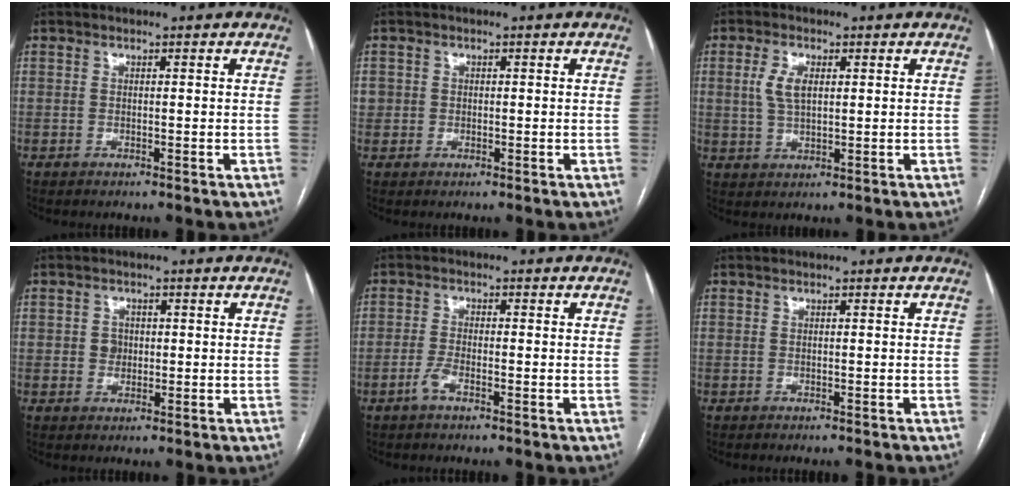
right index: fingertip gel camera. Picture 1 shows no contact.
{"total": 2.2, "force": [0.0, 2.1, 0.5], "torque": [-0.011, 0.008, 0.003]}
{"total": 4.5, "force": [1.2, 2.1, 3.8], "torque": [-0.085, 0.006, 0.026]}
{"total": 2.0, "force": [0.0, 1.8, 0.8], "torque": [-0.010, 0.004, 0.002]}
{"total": 2.3, "force": [-1.5, 0.4, 1.7], "torque": [-0.041, 0.000, -0.033]}
{"total": 1.4, "force": [-1.3, 0.0, 0.5], "torque": [-0.002, -0.001, -0.017]}